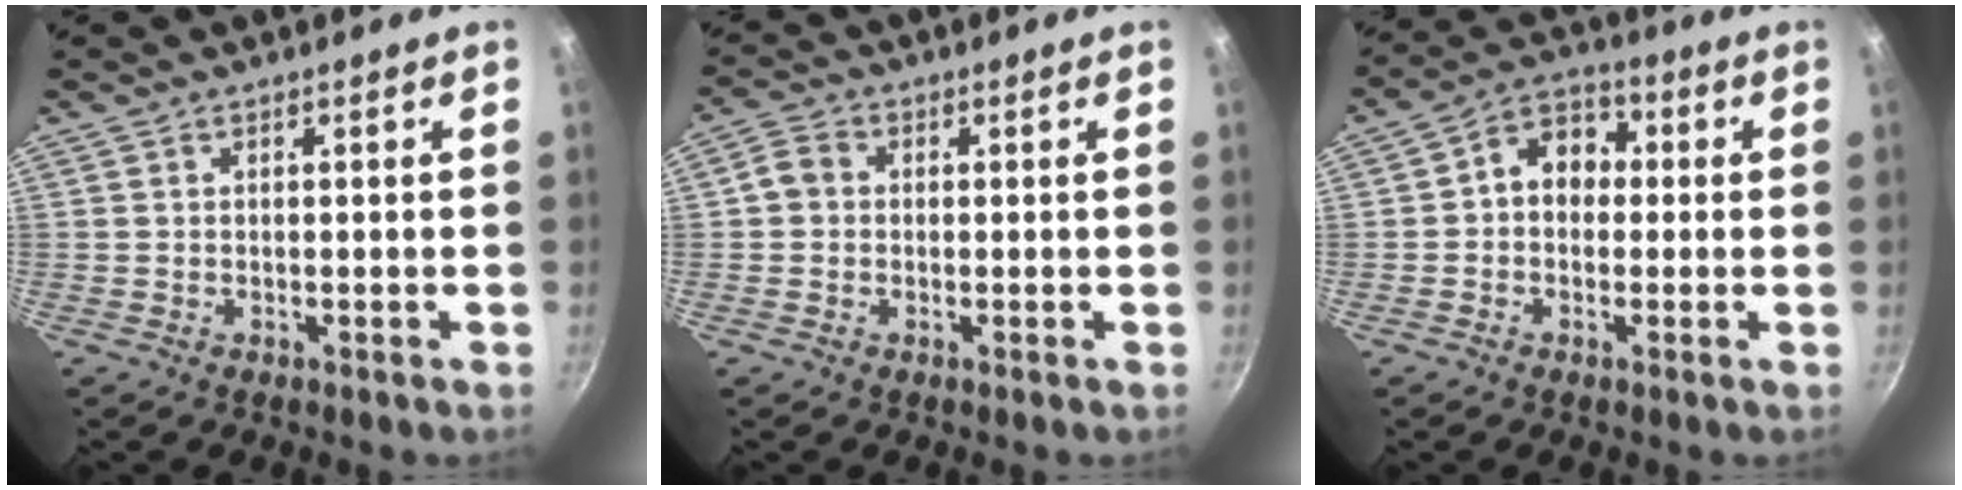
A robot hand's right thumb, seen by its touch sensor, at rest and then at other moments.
{"total": 2.4, "force": [-0.1, 2.2, 1.0], "torque": [-0.011, 0.006, -0.013]}
{"total": 7.9, "force": [0.4, 6.3, 4.8], "torque": [-0.033, 0.023, -0.014]}